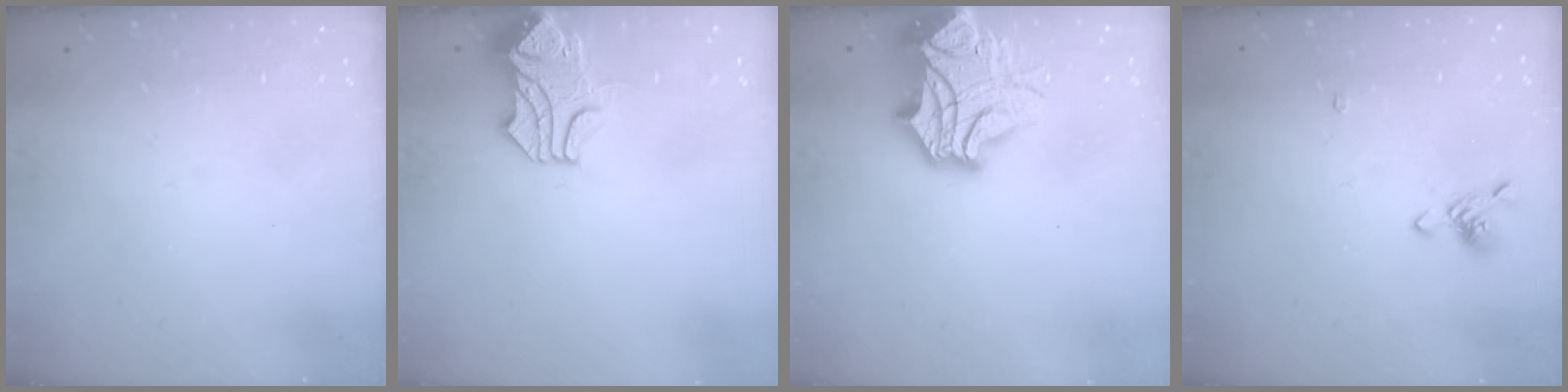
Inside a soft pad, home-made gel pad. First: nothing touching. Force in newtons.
{"total": 1.5, "press": 0.8, "slide": 1.3}
{"total": 15.0, "press": 14.8, "slide": 2.2}
{"total": 2.0, "press": 1.8, "slide": 0.8}